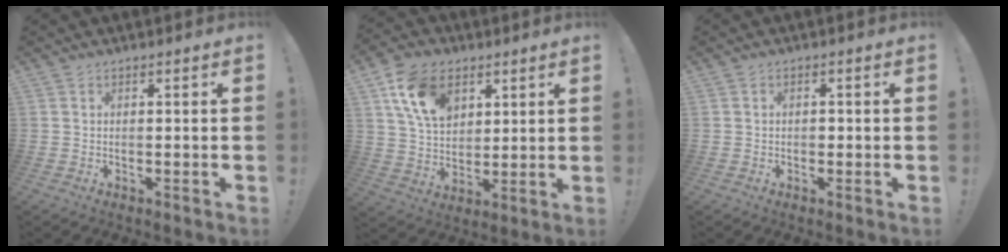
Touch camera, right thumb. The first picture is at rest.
{"total": 14.7, "force": [7.0, 10.0, 8.1], "torque": [-0.133, -0.019, 0.137]}
{"total": 1.0, "force": [-0.4, 0.8, 0.3], "torque": [-0.005, 0.004, -0.008]}